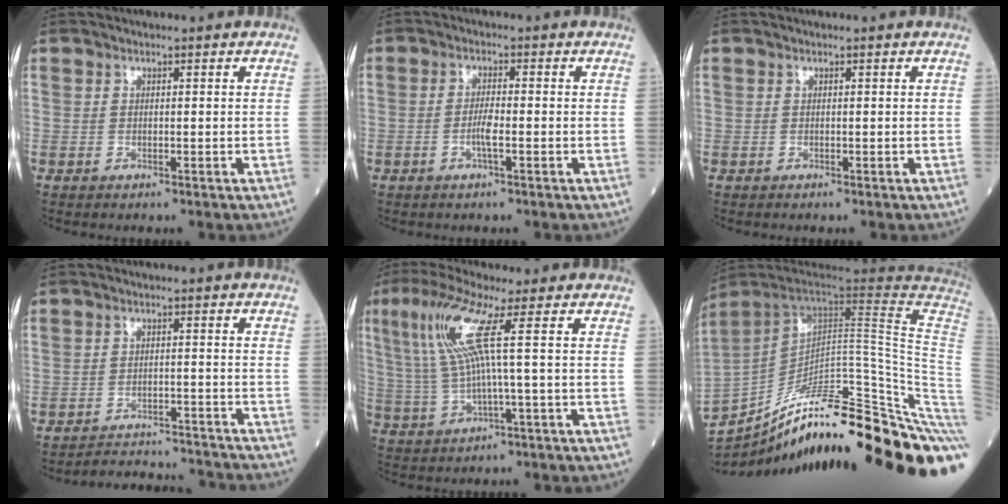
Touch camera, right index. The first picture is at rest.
{"total": 2.8, "force": [-0.9, 0.2, 2.6], "torque": [-0.053, -0.001, -0.019]}
{"total": 0.0}
{"total": 10.5, "force": [-10.4, 0.5, 1.0], "torque": [-0.010, 0.008, -0.141]}
{"total": 8.9, "force": [2.5, -0.9, 8.5], "torque": [-0.190, 0.013, 0.054]}
{"total": 36.9, "force": [-26.0, 3.6, 26.0], "torque": [-0.311, -0.031, -0.360]}